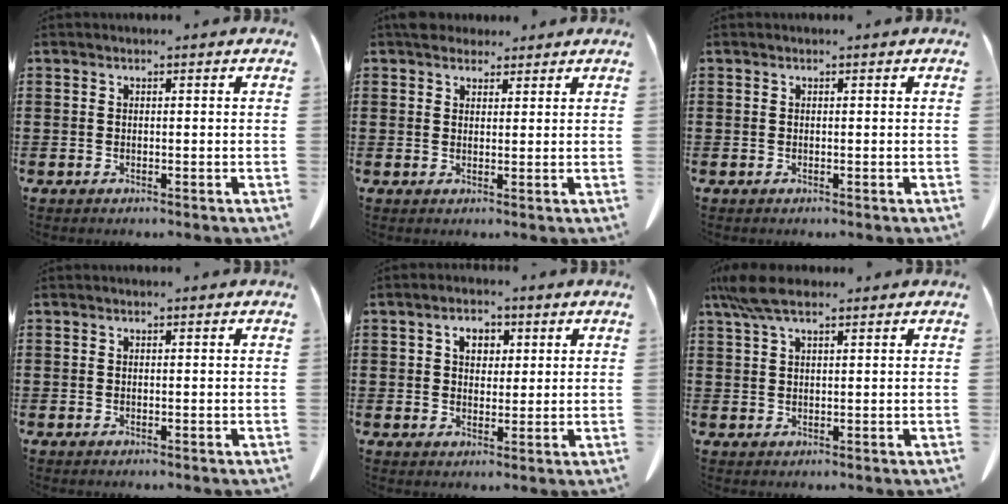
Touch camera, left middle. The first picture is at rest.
{"total": 3.1, "force": [2.6, 1.5, 0.7], "torque": [-0.013, 0.000, 0.050]}
{"total": 0.0}
{"total": 0.0}
{"total": 3.9, "force": [1.5, 2.7, 2.4], "torque": [-0.043, 0.006, 0.020]}
{"total": 5.5, "force": [3.5, 1.4, 4.0], "torque": [-0.086, -0.002, 0.065]}